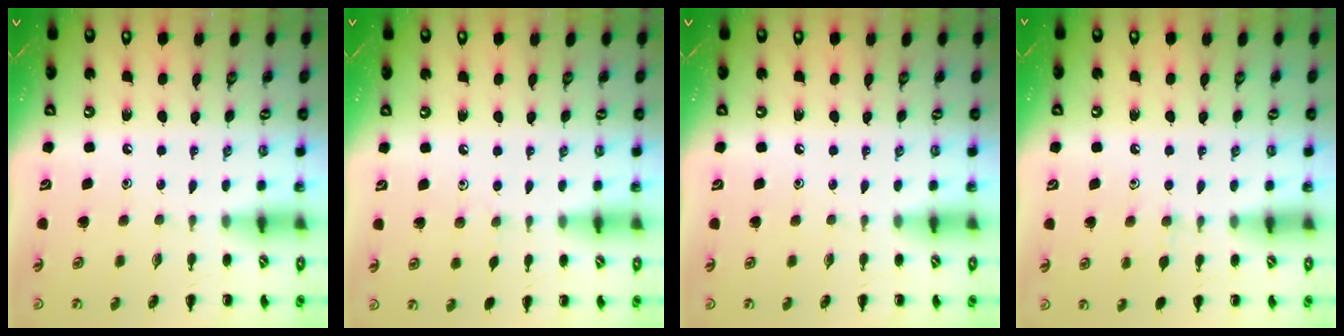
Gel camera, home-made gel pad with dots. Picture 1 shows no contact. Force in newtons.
{"total": 4.1, "press": 3.7, "slide": 1.7}
{"total": 0.0}
{"total": 5.3, "press": 4.9, "slide": 2.0}